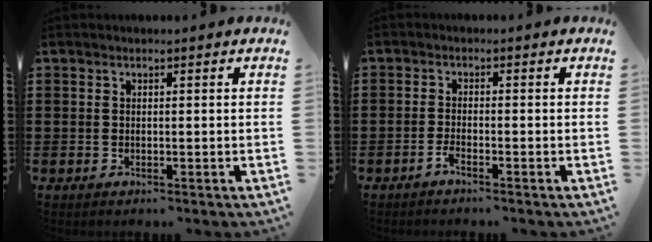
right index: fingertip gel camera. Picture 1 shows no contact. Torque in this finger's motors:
{"motor_torque": [1.06, 1.08, -0.18, -0.05]}